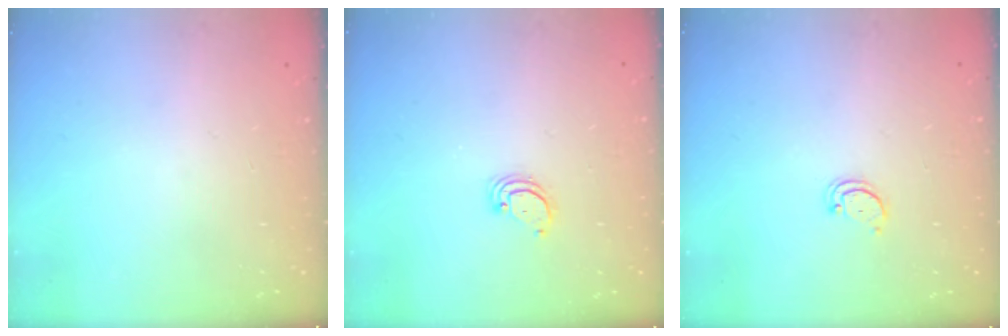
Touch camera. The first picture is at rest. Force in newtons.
{"total": 2.6, "press": 2.6, "slide": 0.1}
{"total": 2.2, "press": 2.2, "slide": 0.4}